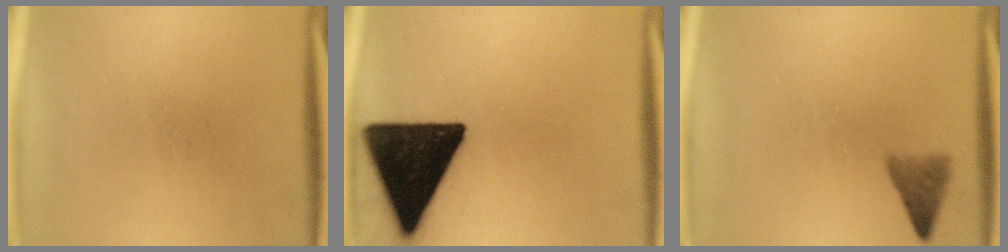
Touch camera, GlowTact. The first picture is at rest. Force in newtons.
{"total": 19.4}
{"total": 2.6}